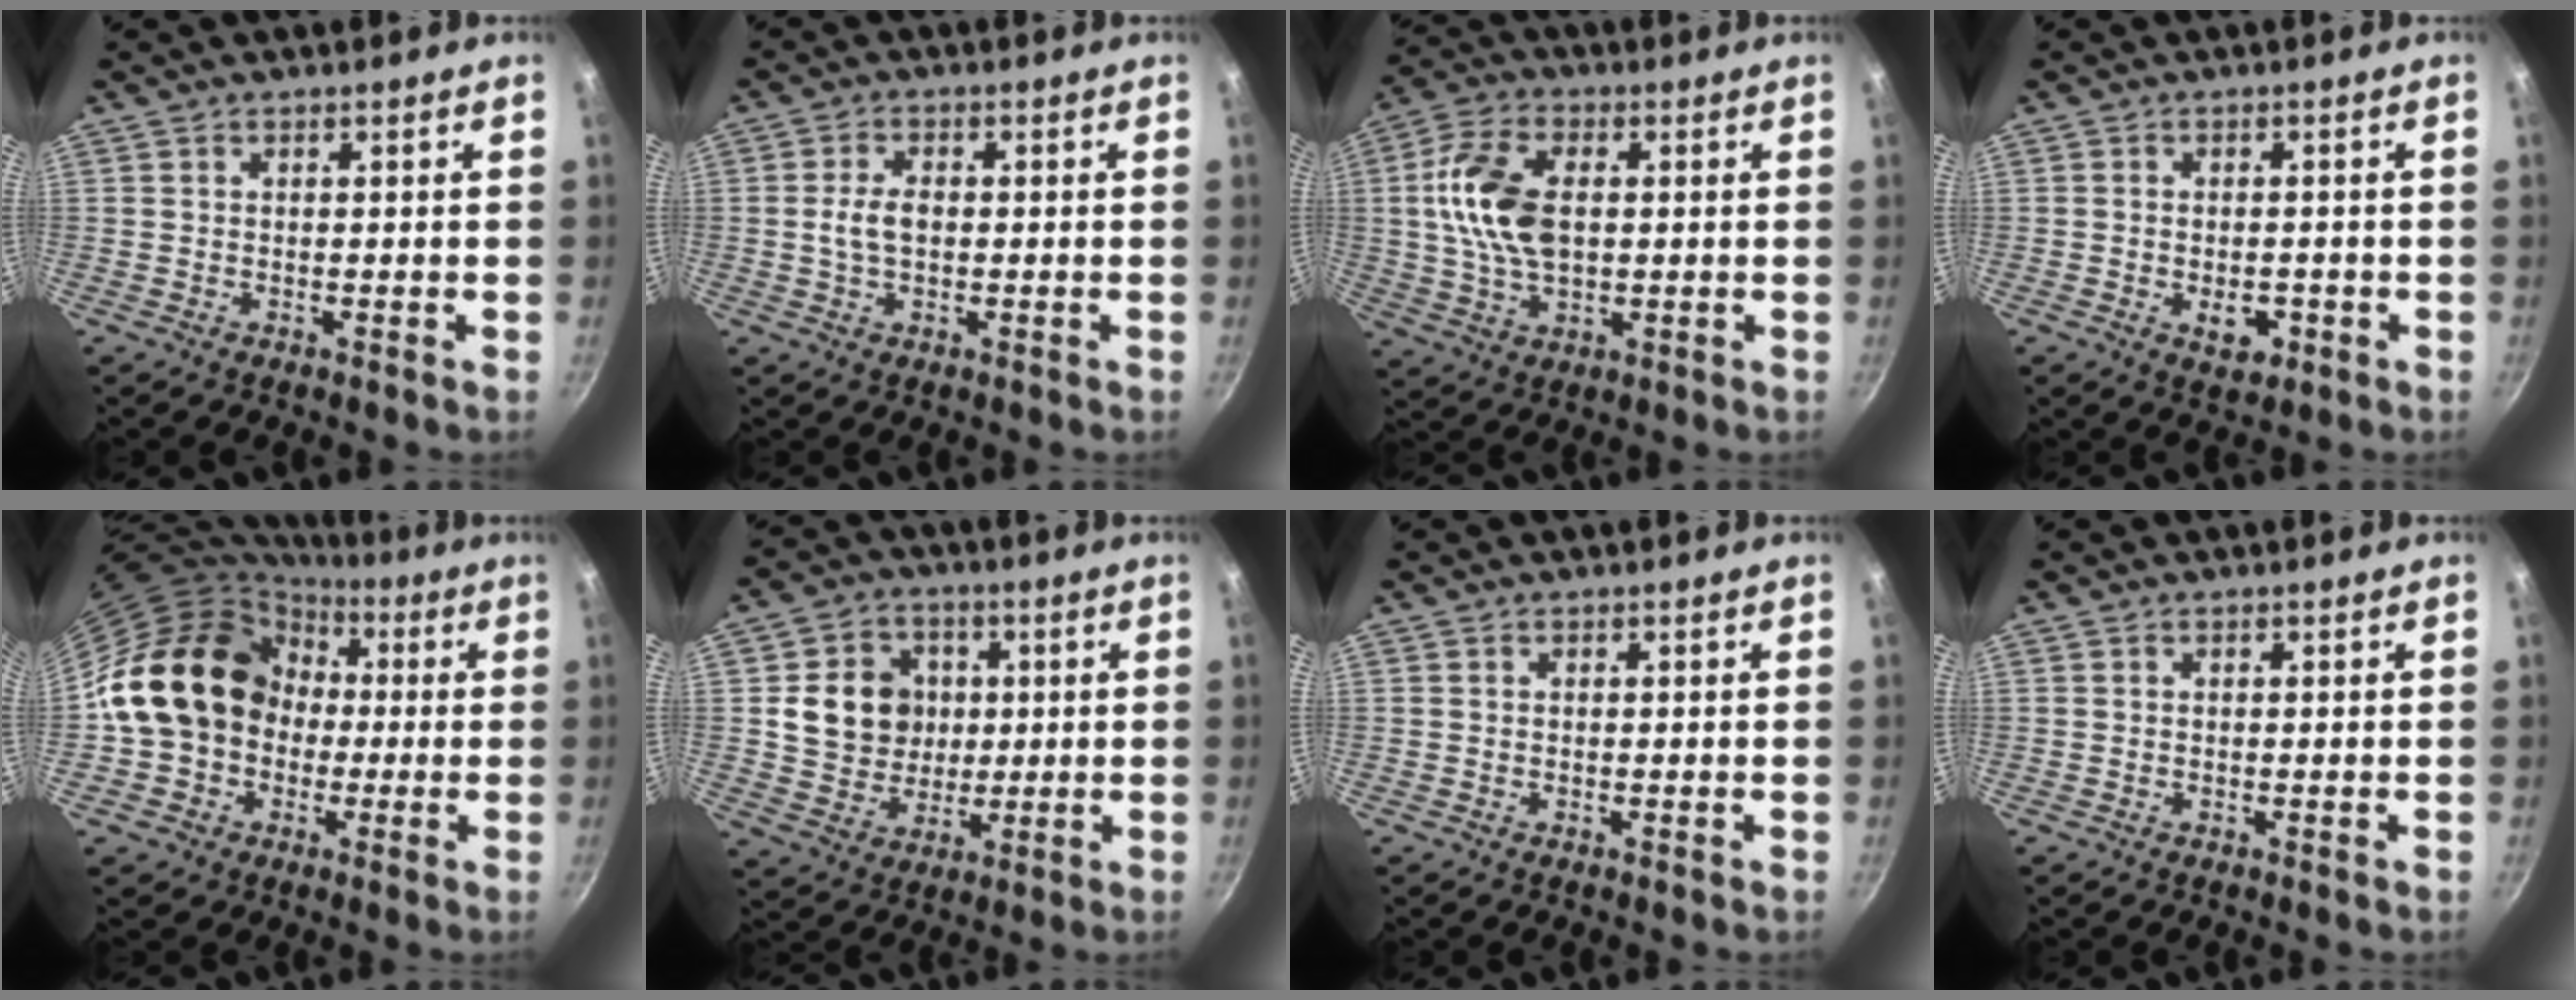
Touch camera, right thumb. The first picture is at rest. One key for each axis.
{"total": 4.4, "fx": -0.1, "fy": 2.7, "fz": 3.5, "tx": -0.061, "ty": 0.012, "tz": -0.005}
{"total": 12.8, "fx": 1.3, "fy": 7.7, "fz": 10.2, "tx": -0.186, "ty": 0.012, "tz": 0.019}
{"total": 4.4, "fx": -1.4, "fy": 2.7, "fz": 3.1, "tx": -0.032, "ty": 0.007, "tz": -0.014}
{"total": 18.0, "fx": 0.5, "fy": 15.0, "fz": 9.9, "tx": -0.146, "ty": 0.048, "tz": 0.004}
{"total": 11.7, "fx": 1.7, "fy": 10.3, "fz": 5.3, "tx": -0.059, "ty": 0.002, "tz": 0.033}
{"total": 0.0}
{"total": 0.0}